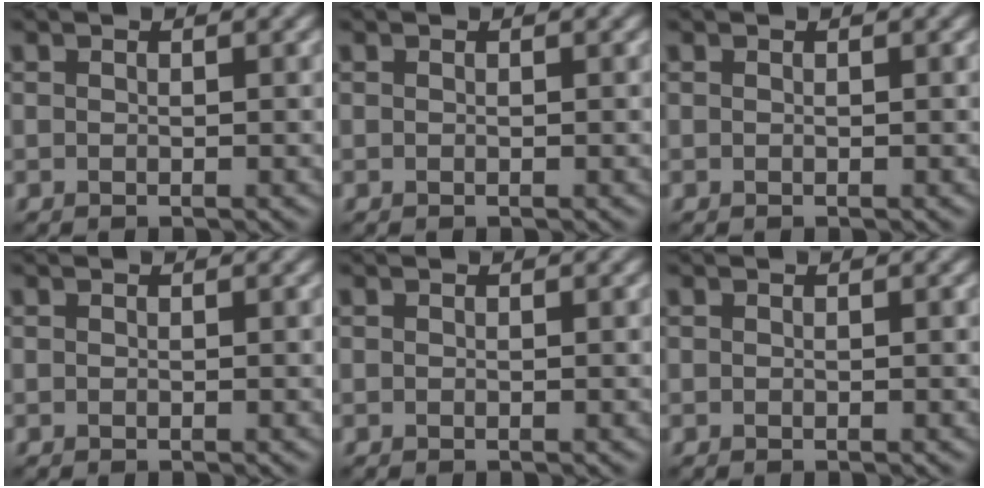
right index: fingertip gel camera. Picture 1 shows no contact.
{"total": 0.0}
{"total": 0.0}
{"total": 0.0}
{"total": 0.0}
{"total": 0.0}